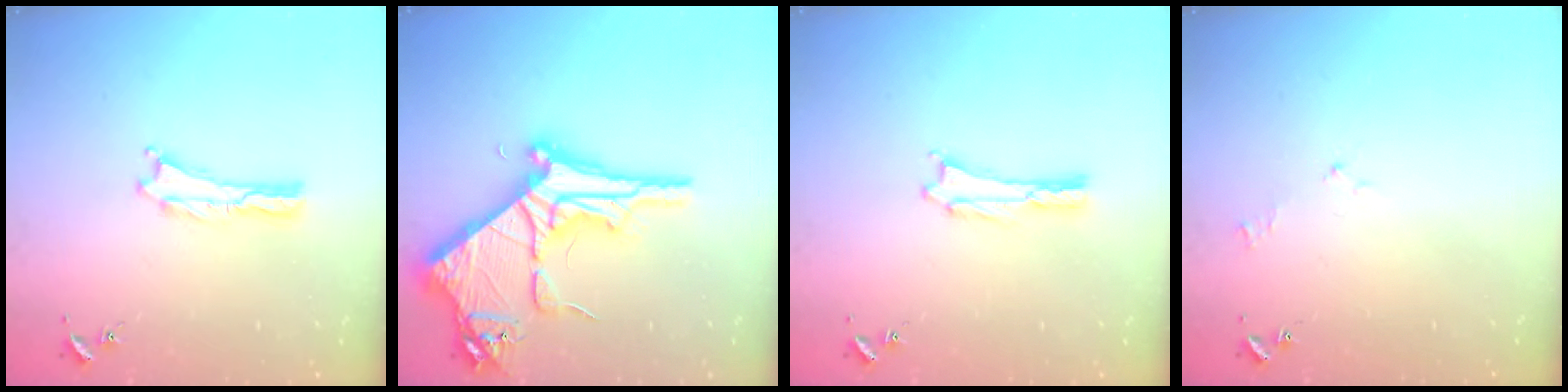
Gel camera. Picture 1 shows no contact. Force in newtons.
{"total": 10.9, "press": 10.9, "slide": 1.1}
{"total": 0.5, "press": 0.5, "slide": 0.2}
{"total": 1.6, "press": 1.5, "slide": 0.3}